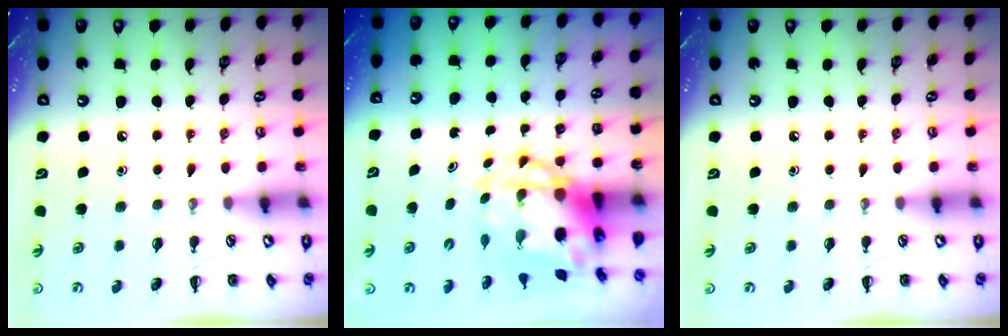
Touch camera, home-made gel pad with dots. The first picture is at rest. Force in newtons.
{"total": 6.8, "press": 6.5, "slide": 2.0}
{"total": 0.0}